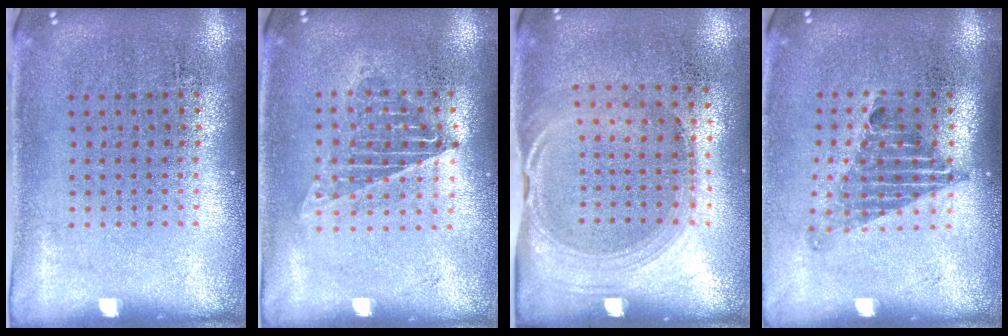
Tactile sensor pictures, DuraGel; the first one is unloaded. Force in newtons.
{"total": 1.2, "press": 1.1, "slide": 0.4}
{"total": 1.5, "press": 1.2, "slide": 0.8}
{"total": 1.3, "press": 1.0, "slide": 0.9}